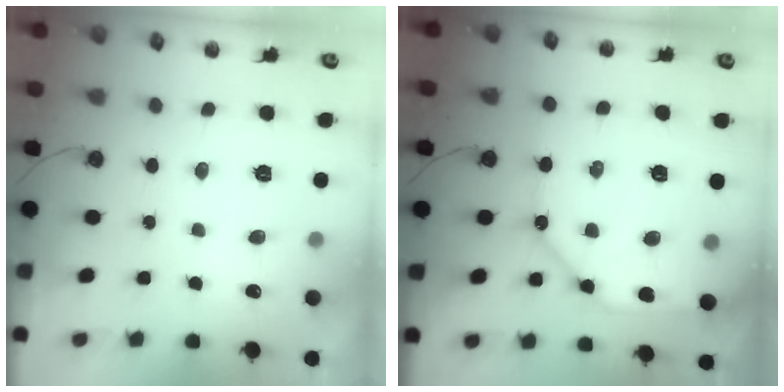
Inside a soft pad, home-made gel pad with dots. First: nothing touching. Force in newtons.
{"total": 11.9, "press": 11.8, "slide": 1.1}